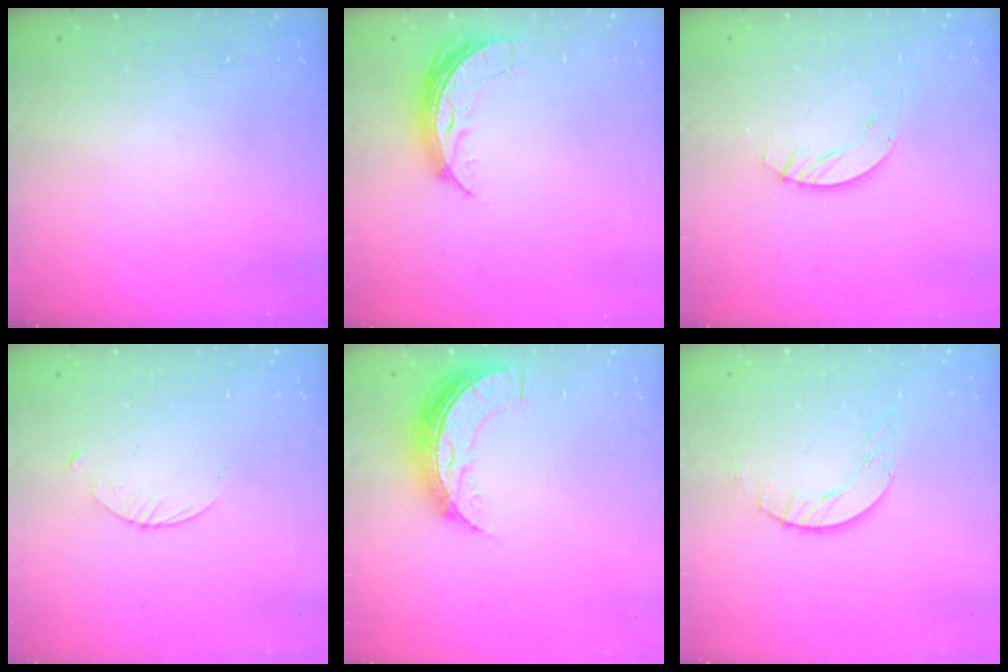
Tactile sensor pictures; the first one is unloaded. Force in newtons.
{"total": 6.8, "press": 6.8, "slide": 0.4}
{"total": 4.9, "press": 4.9, "slide": 0.5}
{"total": 1.5, "press": 1.5, "slide": 0.2}
{"total": 9.8, "press": 9.8, "slide": 0.7}
{"total": 5.5, "press": 5.5, "slide": 0.2}